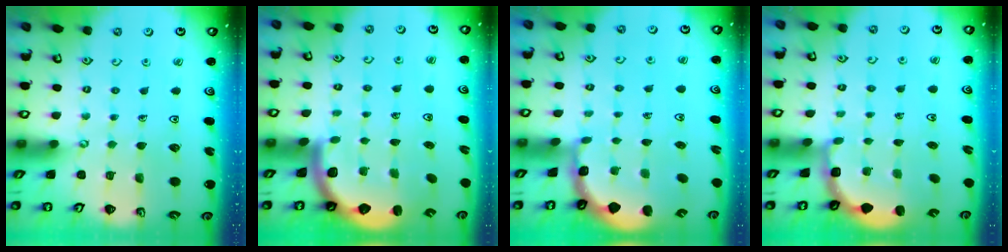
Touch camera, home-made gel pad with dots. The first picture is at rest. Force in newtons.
{"total": 2.9, "press": 2.8, "slide": 0.4}
{"total": 1.2, "press": 1.1, "slide": 0.4}
{"total": 2.7, "press": 2.3, "slide": 1.4}